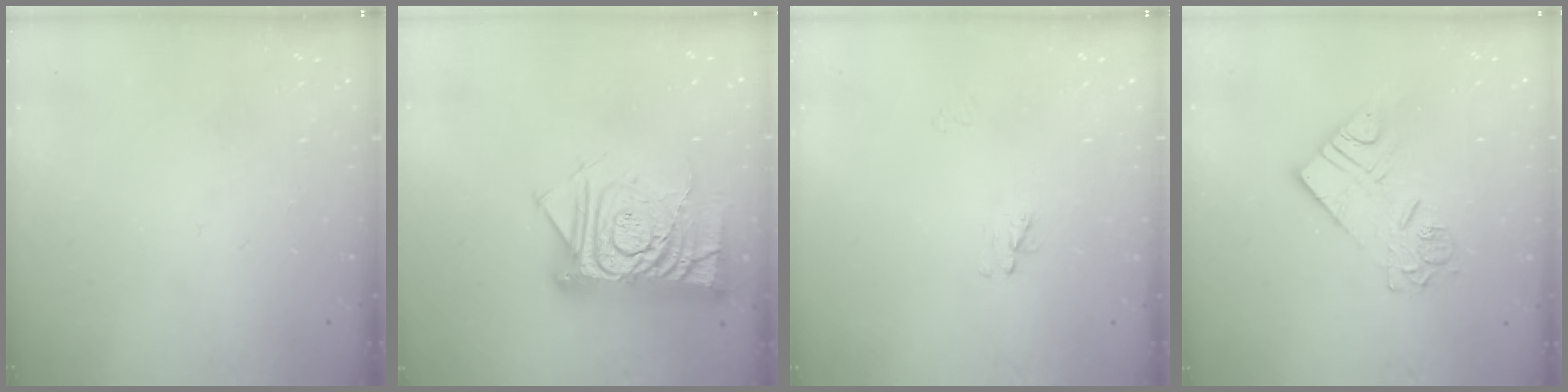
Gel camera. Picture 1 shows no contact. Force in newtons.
{"total": 19.5, "press": 19.4, "slide": 1.6}
{"total": 3.1, "press": 3.1, "slide": 0.3}
{"total": 10.5, "press": 10.5, "slide": 0.8}